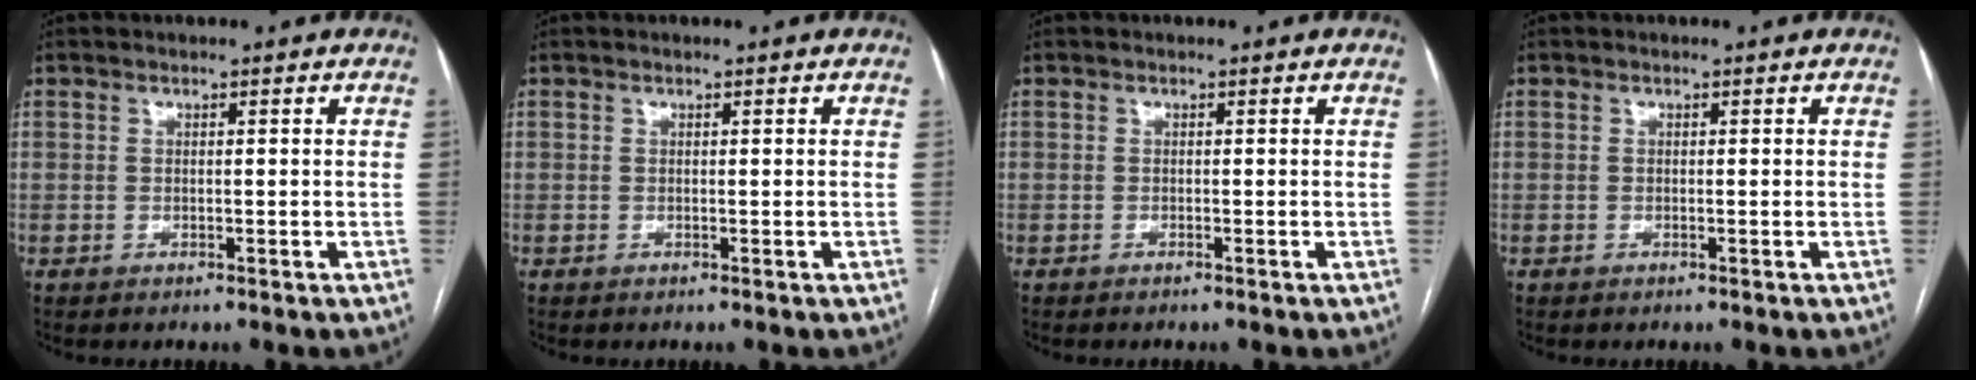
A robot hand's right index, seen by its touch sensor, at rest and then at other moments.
{"total": 0.0}
{"total": 0.0}
{"total": 0.0}